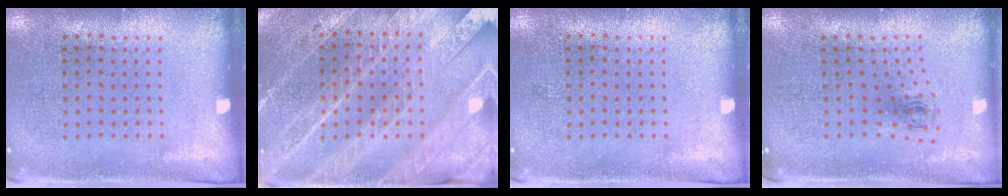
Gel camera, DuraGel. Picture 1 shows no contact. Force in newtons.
{"total": 4.2, "press": 3.8, "slide": 1.8}
{"total": 0.0}
{"total": 0.7, "press": 0.4, "slide": 0.6}